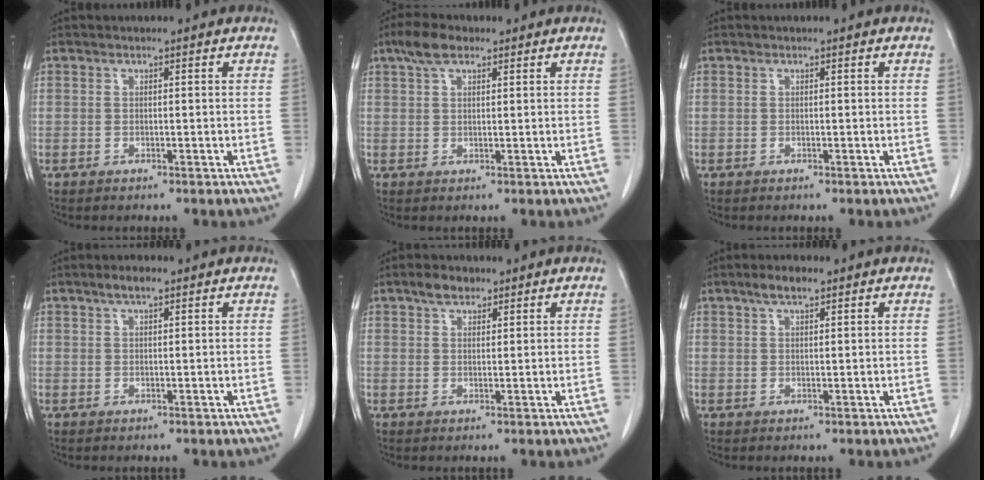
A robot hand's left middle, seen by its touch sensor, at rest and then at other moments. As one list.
[{"total": 4.4, "force": [2.9, 1.8, 2.8], "torque": [-0.062, 0.015, 0.054]}, {"total": 0.0}, {"total": 2.5, "force": [1.7, 0.6, 1.7], "torque": [-0.038, 0.008, 0.030]}, {"total": 3.0, "force": [2.2, 1.5, 1.4], "torque": [-0.029, 0.008, 0.038]}, {"total": 3.2, "force": [2.3, 0.9, 2.2], "torque": [-0.046, 0.008, 0.041]}]